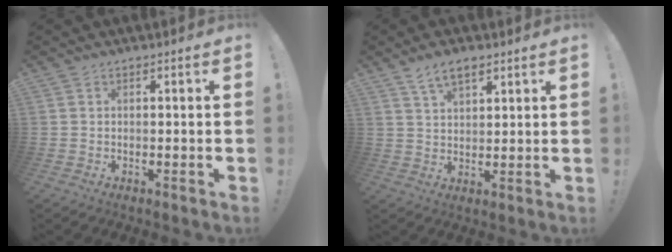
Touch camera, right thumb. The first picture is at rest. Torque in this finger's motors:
{"motor_torque": [0.00, 0.00, 0.00, 0.00, 0.00]}